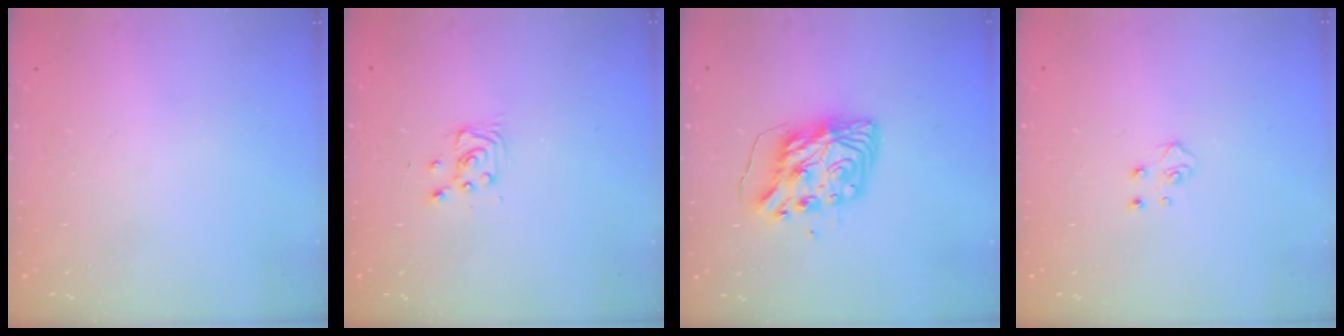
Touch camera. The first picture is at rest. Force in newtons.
{"total": 3.3, "press": 3.3, "slide": 0.4}
{"total": 11.0, "press": 10.9, "slide": 1.6}
{"total": 3.9, "press": 3.9, "slide": 0.4}